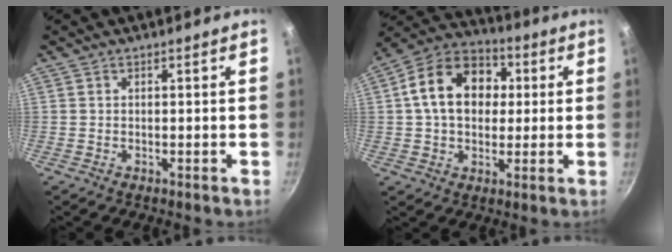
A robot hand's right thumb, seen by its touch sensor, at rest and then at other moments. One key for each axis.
{"total": 15.6, "fx": 2.4, "fy": 11.6, "fz": 10.1, "tx": -0.140, "ty": 0.025, "tz": 0.023}